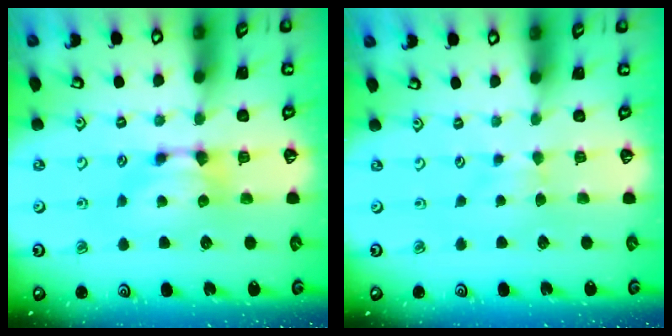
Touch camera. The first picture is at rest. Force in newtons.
{"total": 1.6, "press": 1.6, "slide": 0.3}